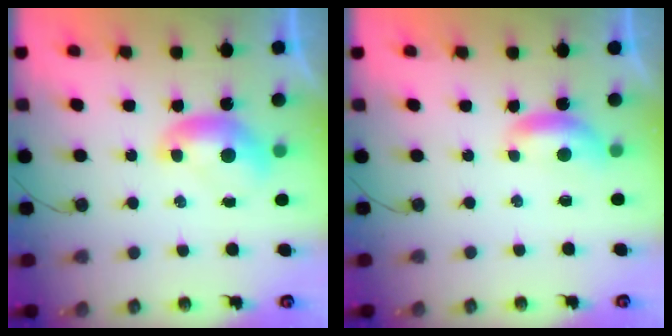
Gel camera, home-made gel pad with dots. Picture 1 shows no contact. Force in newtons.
{"total": 0.6, "press": 0.1, "slide": 0.5}